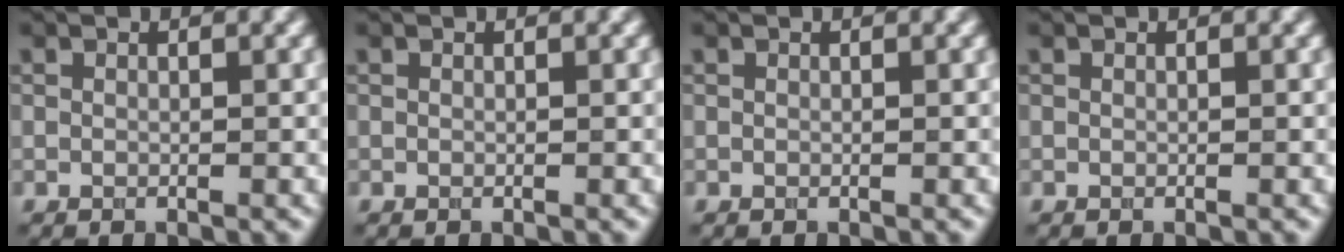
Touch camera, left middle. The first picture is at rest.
{"total": 0.0}
{"total": 0.0}
{"total": 0.0}